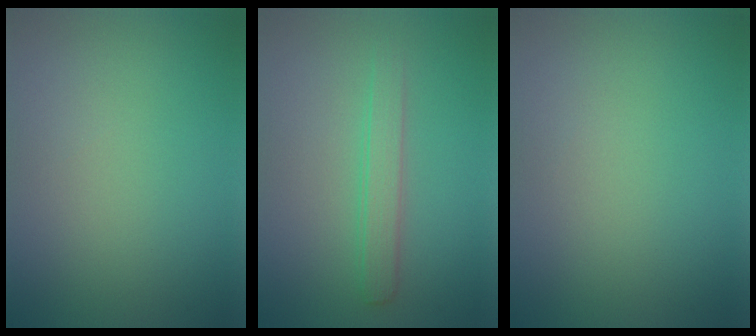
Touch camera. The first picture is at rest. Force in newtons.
{"total": 2.1, "press": 2.1, "slide": 0.1}
{"total": 0.0}